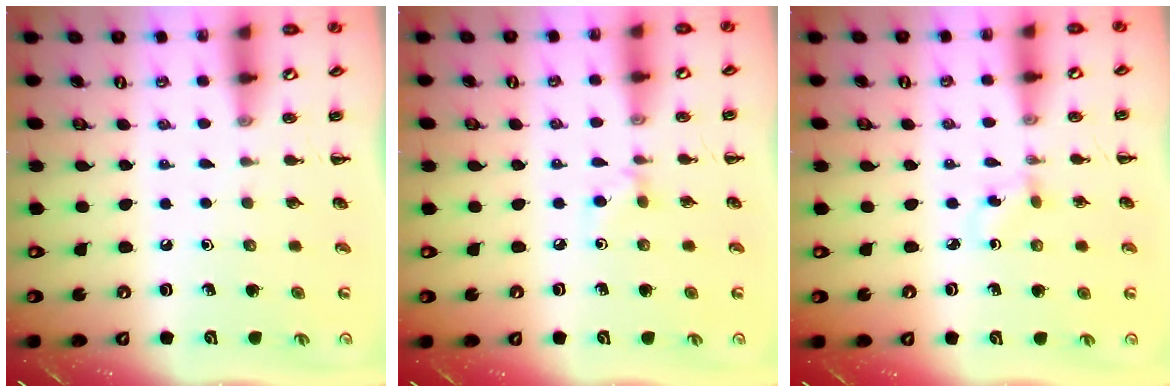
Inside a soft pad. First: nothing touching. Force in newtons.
{"total": 4.3, "press": 3.9, "slide": 1.7}
{"total": 1.9, "press": 1.6, "slide": 1.0}